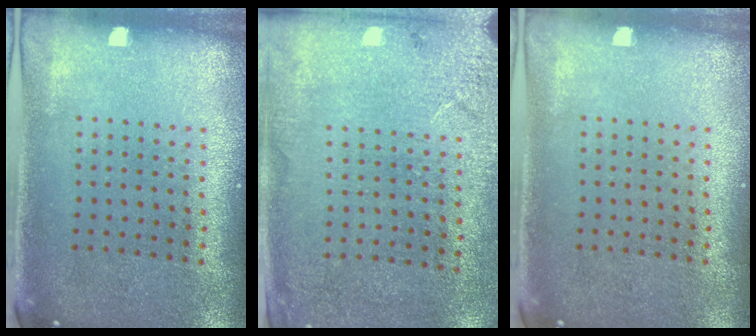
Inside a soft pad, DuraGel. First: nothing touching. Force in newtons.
{"total": 2.6, "press": 2.4, "slide": 0.9}
{"total": 0.0}